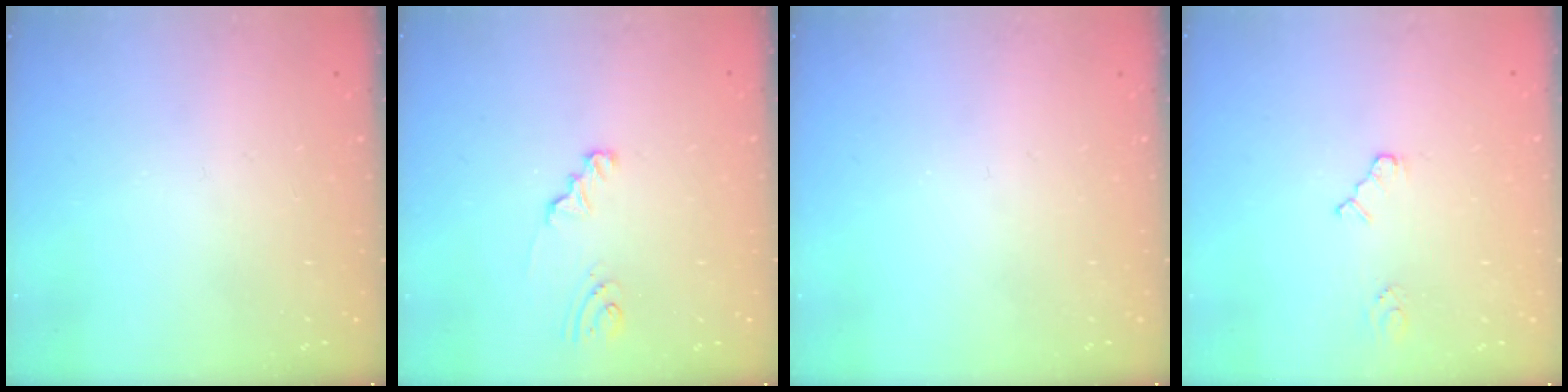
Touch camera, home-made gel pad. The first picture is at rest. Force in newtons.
{"total": 1.7, "press": 1.7, "slide": 0.1}
{"total": 0.0}
{"total": 2.6, "press": 2.6, "slide": 0.4}